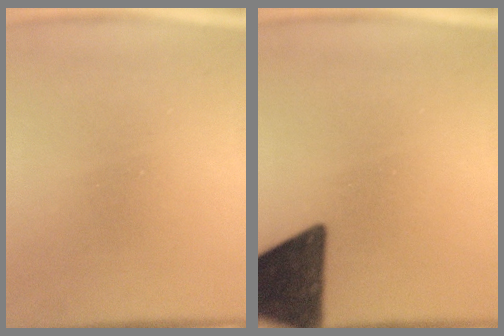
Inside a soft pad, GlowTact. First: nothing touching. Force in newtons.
{"total": 12.5}